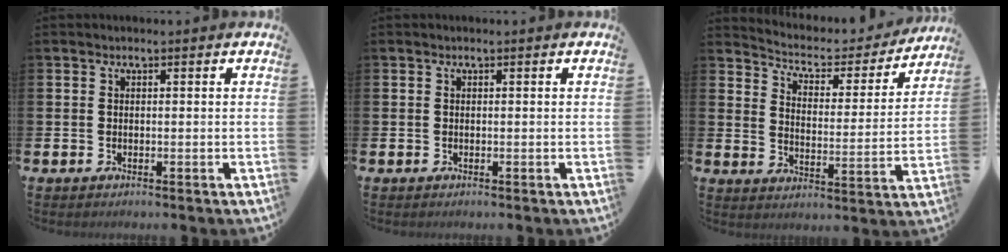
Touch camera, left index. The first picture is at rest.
{"total": 0.0}
{"total": 5.1, "force": [4.7, 1.7, 1.1], "torque": [-0.044, -0.042, 0.074]}